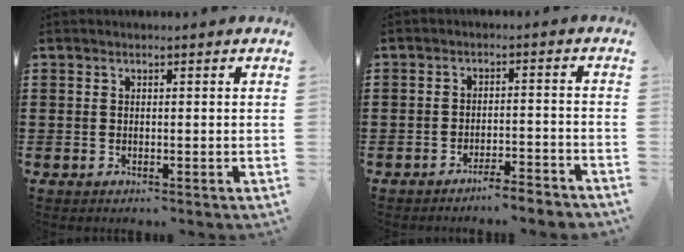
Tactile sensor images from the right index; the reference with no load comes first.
{"total": 3.2, "force": [-3.1, -0.3, 0.9], "torque": [-0.018, -0.002, -0.064]}